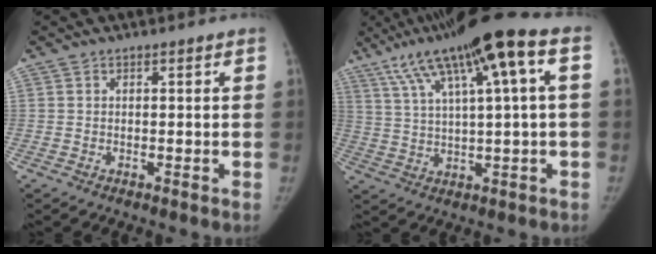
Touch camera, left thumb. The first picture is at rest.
{"total": 17.2, "force": [7.1, 2.6, 15.4], "torque": [-0.267, 0.023, 0.121]}